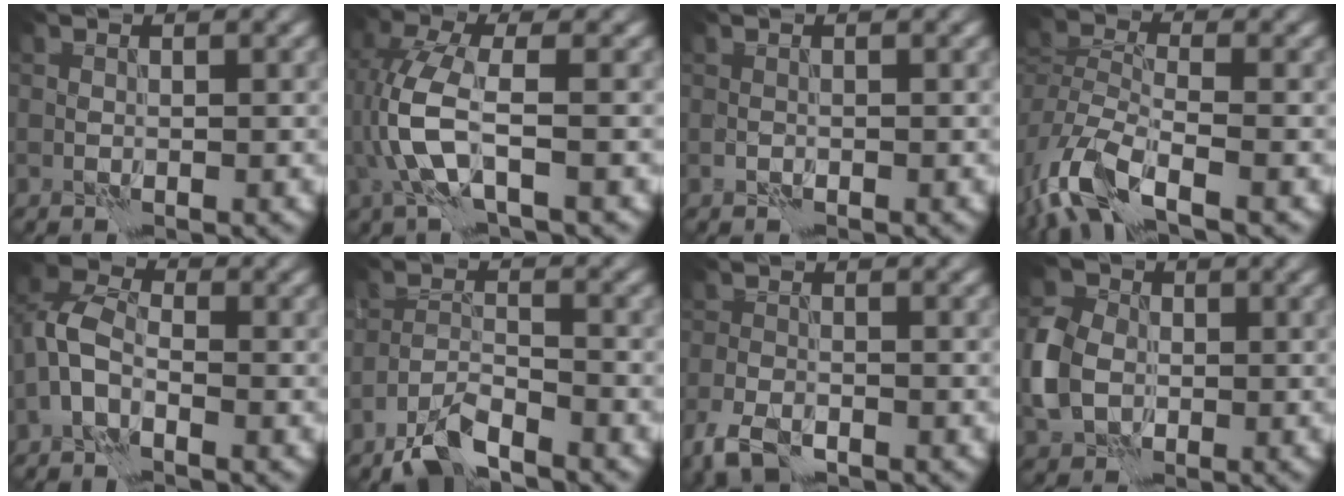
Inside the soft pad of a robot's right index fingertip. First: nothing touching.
{"total": 5.4, "force": [-0.7, 2.0, 4.9], "torque": [-0.124, 0.007, -0.017]}
{"total": 0.0}
{"total": 7.7, "force": [-4.3, 3.5, 5.3], "torque": [-0.122, -0.008, -0.095]}
{"total": 3.6, "force": [-1.2, 2.1, 2.6], "torque": [-0.054, 0.014, -0.035]}
{"total": 4.2, "force": [-3.4, 1.0, 2.3], "torque": [-0.047, 0.001, -0.074]}
{"total": 3.4, "force": [-2.2, 1.6, 1.9], "torque": [-0.042, -0.006, -0.050]}
{"total": 5.1, "force": [-0.6, 4.2, 2.9], "torque": [-0.067, 0.010, -0.023]}